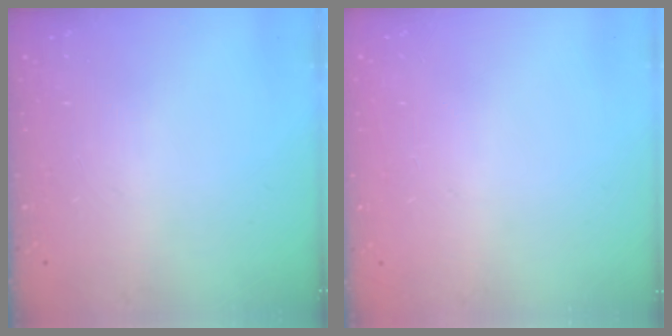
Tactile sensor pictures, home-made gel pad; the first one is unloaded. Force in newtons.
{"total": 0.0}